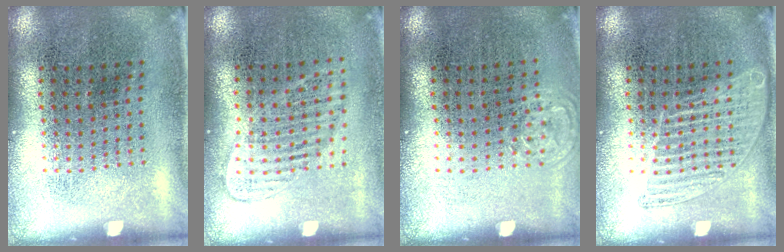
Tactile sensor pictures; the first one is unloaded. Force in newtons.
{"total": 1.2, "press": 1.0, "slide": 0.6}
{"total": 0.6, "press": 0.6, "slide": 0.1}
{"total": 1.7, "press": 1.7, "slide": 0.3}